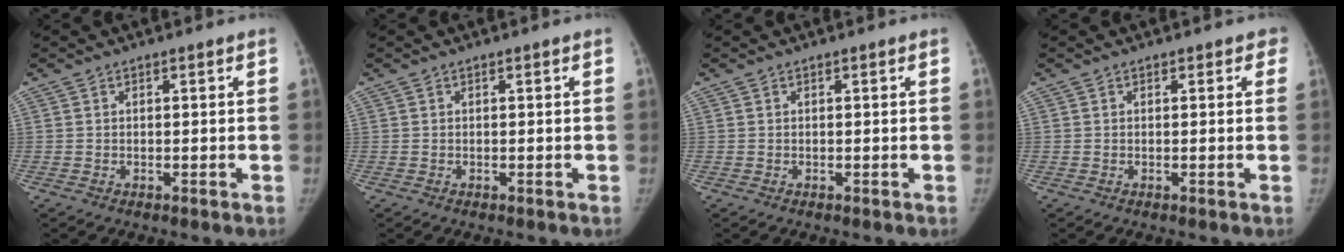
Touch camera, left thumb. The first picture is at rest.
{"total": 0.0}
{"total": 0.0}
{"total": 1.2, "force": [0.7, 0.9, 0.4], "torque": [0.019, 0.002, 0.000]}